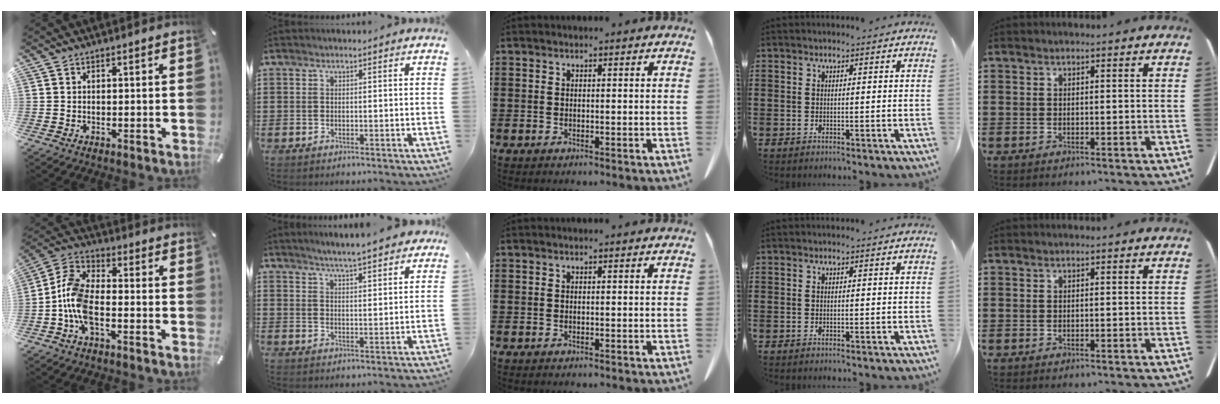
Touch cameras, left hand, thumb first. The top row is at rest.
{"thumb": {"total": 9.5, "force": [-3.8, 4.9, 7.1], "torque": [-0.169, 0.001, -0.075]}, "index": {"total": 4.1, "force": [4.0, -0.1, 1.1], "torque": [-0.037, -0.013, 0.069]}}